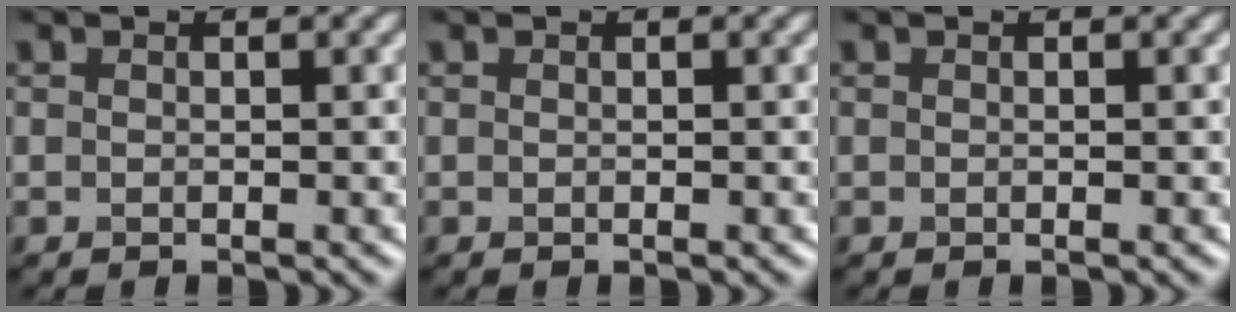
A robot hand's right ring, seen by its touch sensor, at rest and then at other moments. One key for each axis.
{"total": 0.0}
{"total": 0.0}